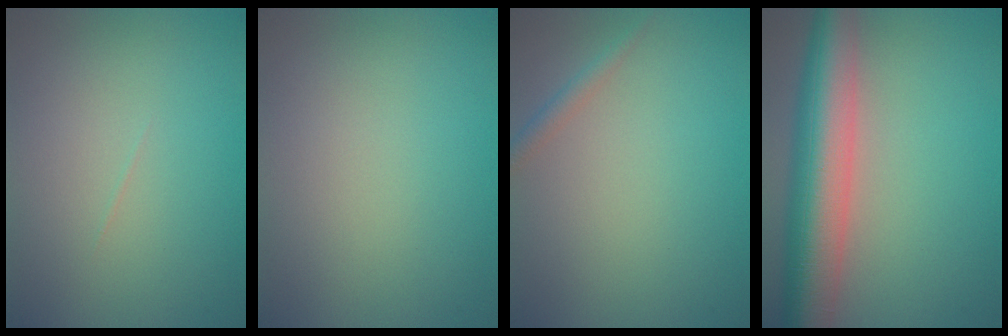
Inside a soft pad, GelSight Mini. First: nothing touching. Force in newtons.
{"total": 0.0}
{"total": 1.2, "press": 1.2, "slide": 0.1}
{"total": 9.3, "press": 9.3, "slide": 0.4}